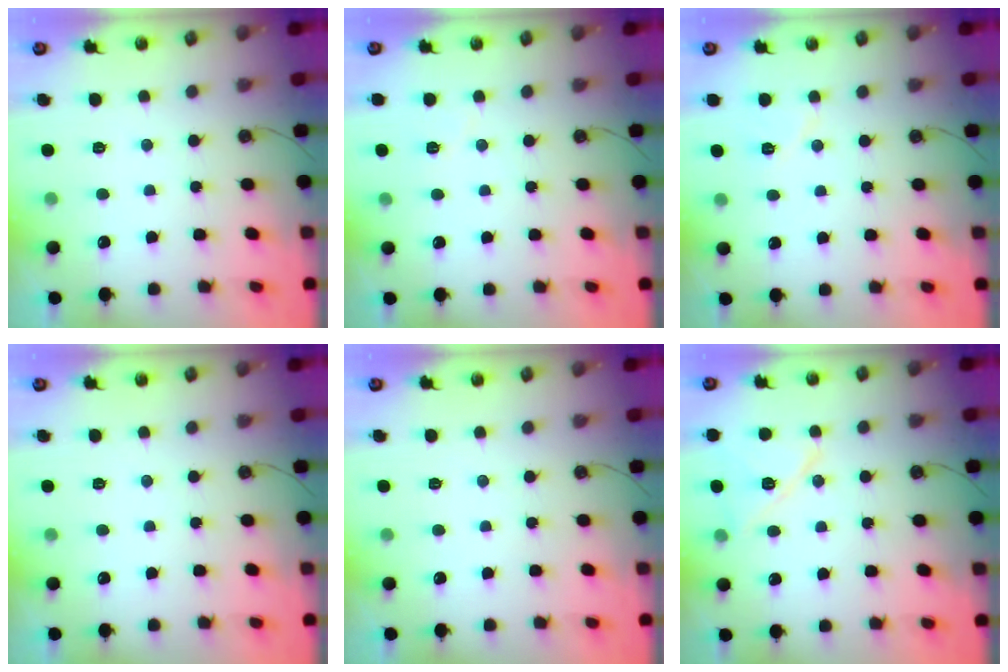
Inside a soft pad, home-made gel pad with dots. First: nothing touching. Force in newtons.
{"total": 3.5, "press": 3.3, "slide": 1.1}
{"total": 6.0, "press": 5.9, "slide": 1.1}
{"total": 0.0}
{"total": 0.0}
{"total": 12.7, "press": 12.7, "slide": 0.7}